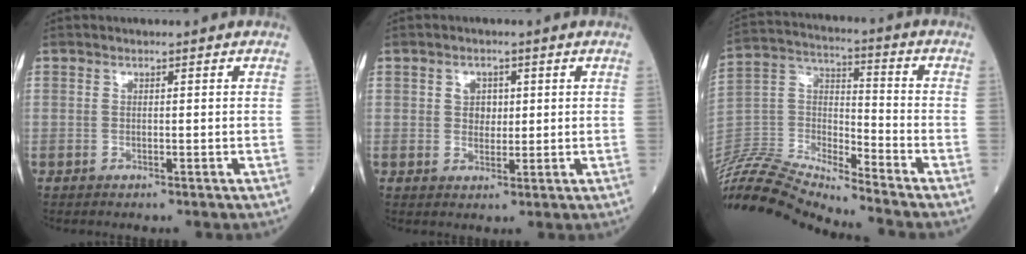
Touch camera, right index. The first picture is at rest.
{"total": 2.7, "force": [0.8, 2.0, 1.6], "torque": [-0.021, 0.002, 0.013]}
{"total": 16.6, "force": [-16.2, -0.2, 3.5], "torque": [-0.070, 0.036, -0.307]}